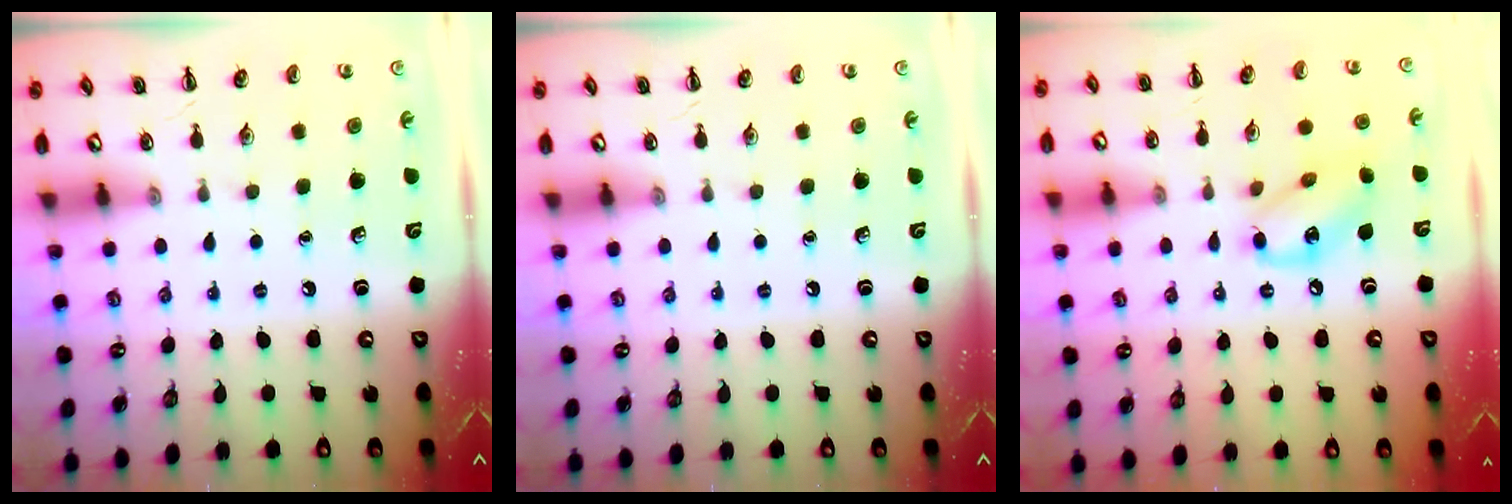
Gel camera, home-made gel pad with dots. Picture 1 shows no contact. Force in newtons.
{"total": 0.0}
{"total": 12.0, "press": 11.9, "slide": 1.6}